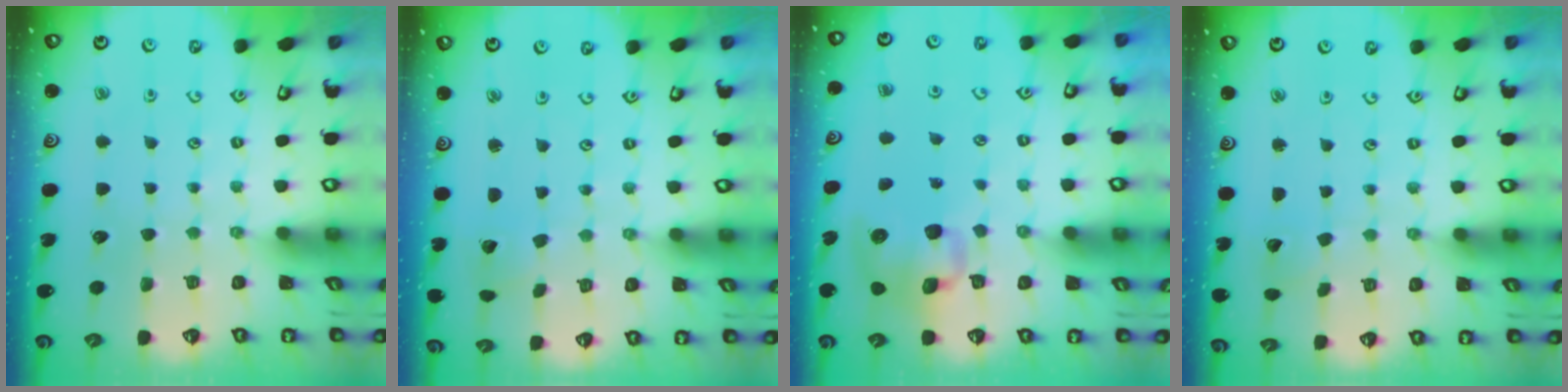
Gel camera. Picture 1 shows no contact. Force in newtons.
{"total": 2.7, "press": 2.7, "slide": 0.0}
{"total": 12.5, "press": 12.3, "slide": 2.0}
{"total": 2.5, "press": 2.5, "slide": 0.3}